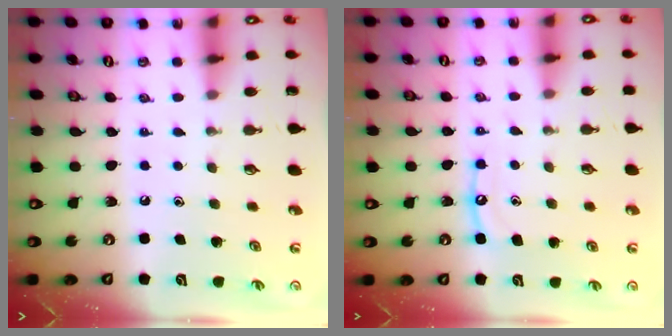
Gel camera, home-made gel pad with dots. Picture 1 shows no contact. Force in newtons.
{"total": 7.3, "press": 7.3, "slide": 0.6}